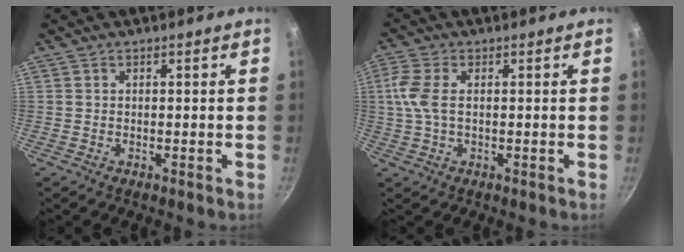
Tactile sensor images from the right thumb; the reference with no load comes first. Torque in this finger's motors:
{"motor_torque": [-0.37, 0.47, 0.05, 0.06, 0.07]}